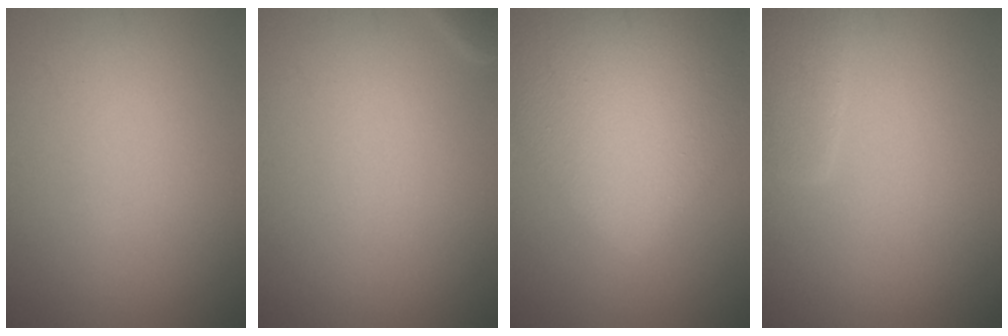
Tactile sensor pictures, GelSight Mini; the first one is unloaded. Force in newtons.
{"total": 1.1, "press": 1.1, "slide": 0.1}
{"total": 11.1, "press": 11.1, "slide": 0.4}
{"total": 2.0, "press": 2.0, "slide": 0.2}